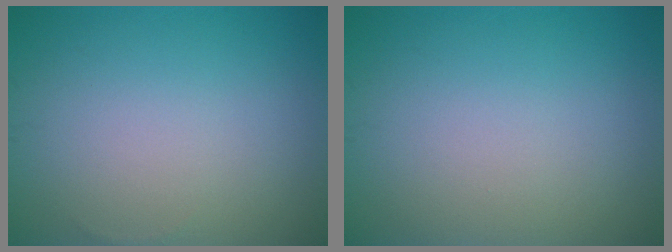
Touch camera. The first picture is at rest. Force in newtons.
{"total": 0.0}